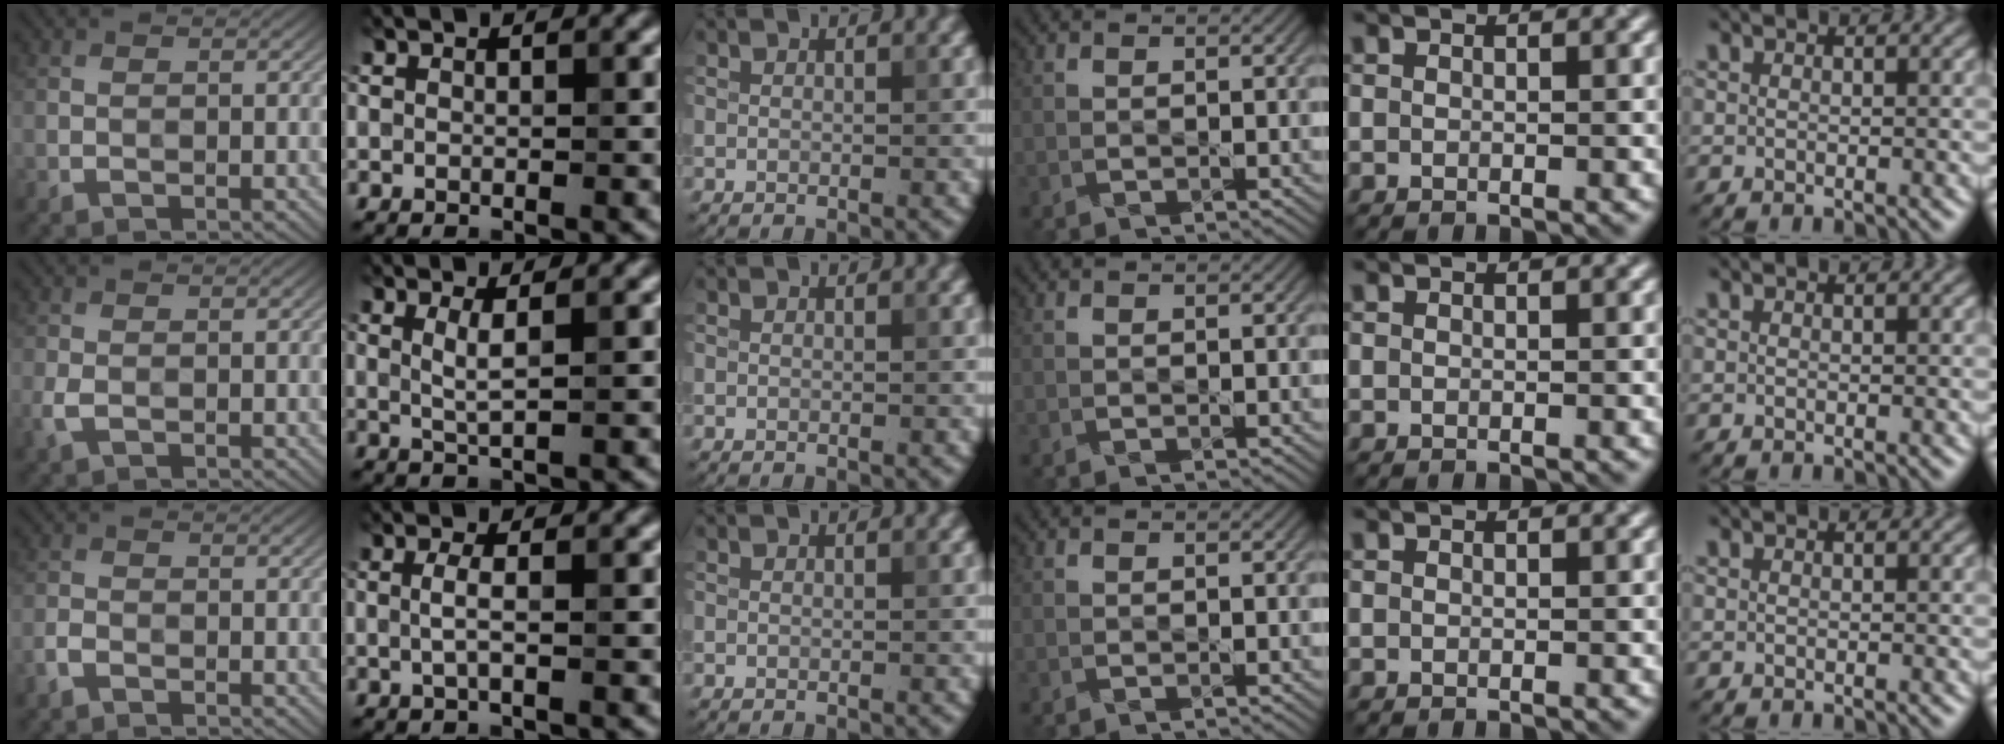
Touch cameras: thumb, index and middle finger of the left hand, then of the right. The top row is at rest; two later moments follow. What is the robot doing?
{"motion": "dispense", "object": "pipette"}